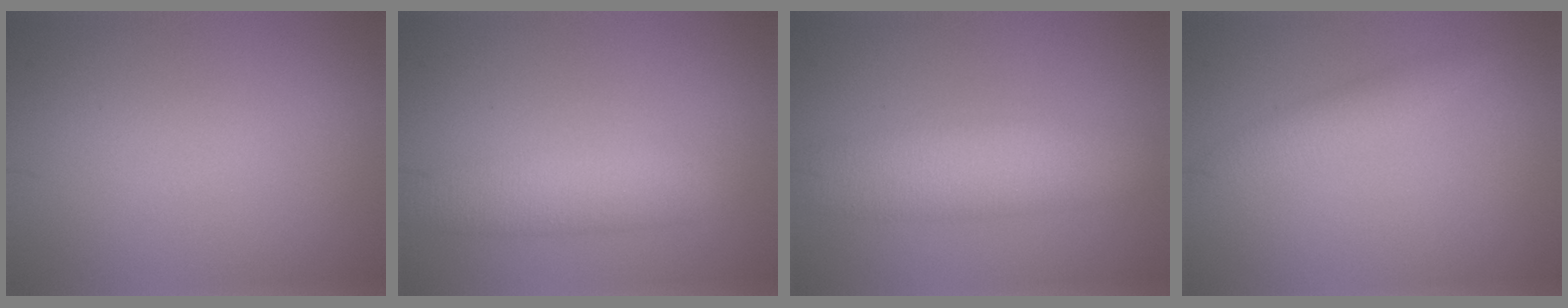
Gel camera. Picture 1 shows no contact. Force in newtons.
{"total": 3.2, "press": 3.2, "slide": 0.3}
{"total": 5.9, "press": 5.9, "slide": 0.4}
{"total": 2.0, "press": 2.0, "slide": 0.1}